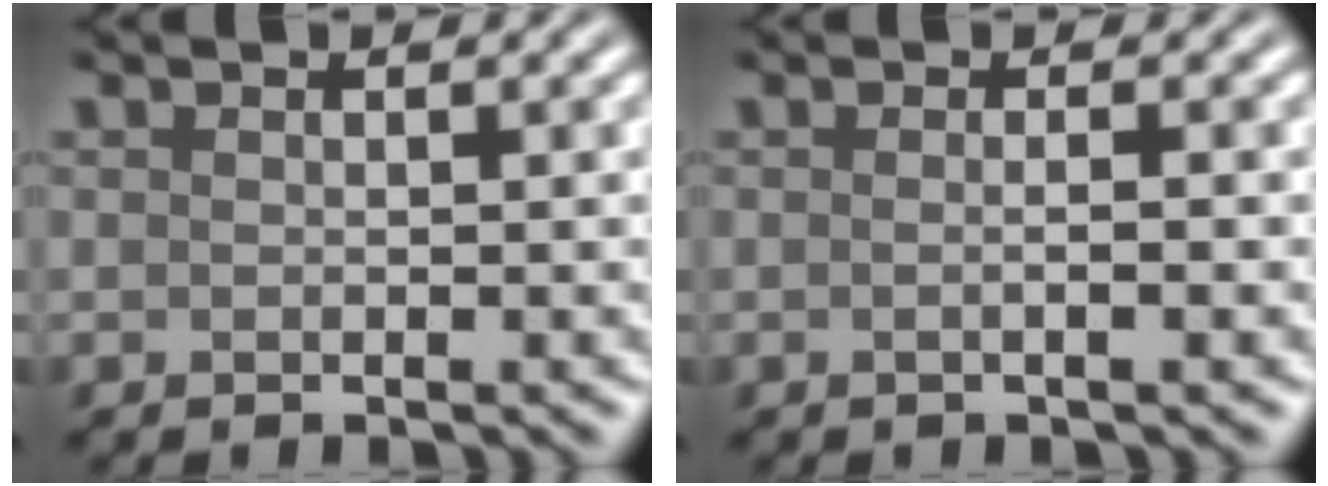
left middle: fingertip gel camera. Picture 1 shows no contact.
{"total": 2.0, "force": [0.2, 0.9, 1.7], "torque": [-0.001, -0.004, -0.013]}